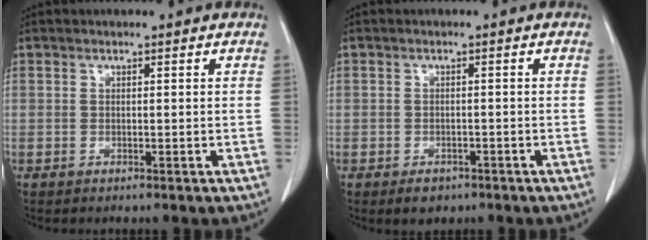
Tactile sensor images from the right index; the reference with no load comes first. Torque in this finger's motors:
{"motor_torque": [-0.63, -0.46, -0.35, -0.10]}